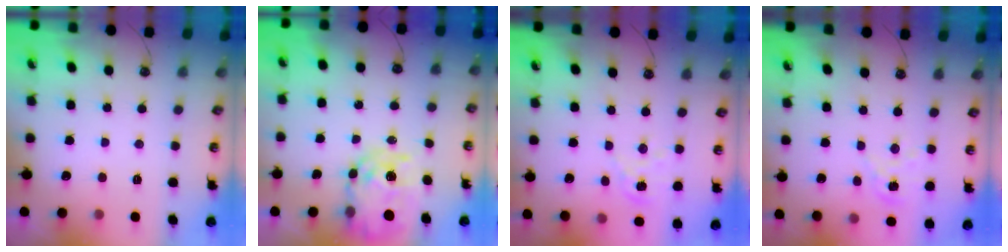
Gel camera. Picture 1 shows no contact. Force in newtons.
{"total": 12.3, "press": 12.2, "slide": 1.0}
{"total": 2.8, "press": 2.7, "slide": 0.3}
{"total": 3.2, "press": 3.2, "slide": 0.4}